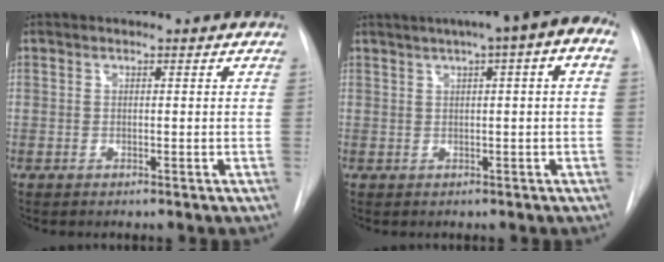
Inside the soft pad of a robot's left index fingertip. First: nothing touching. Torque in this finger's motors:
{"motor_torque": [0.43, -0.94, -0.03, 0.08]}